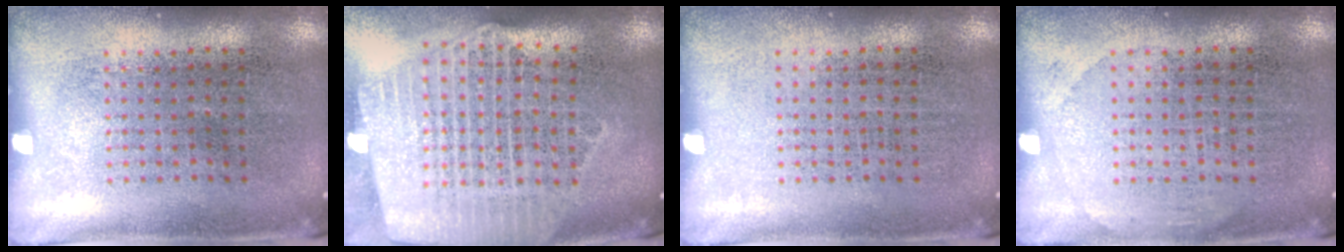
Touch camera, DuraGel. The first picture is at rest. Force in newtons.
{"total": 2.5, "press": 2.1, "slide": 1.3}
{"total": 0.0}
{"total": 0.8, "press": 0.8, "slide": 0.2}